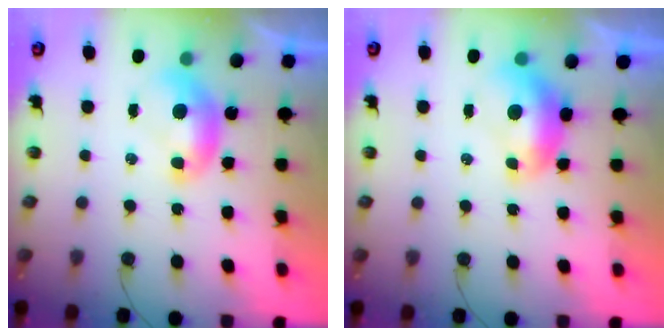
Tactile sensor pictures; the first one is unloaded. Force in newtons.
{"total": 1.3, "press": 1.0, "slide": 0.8}